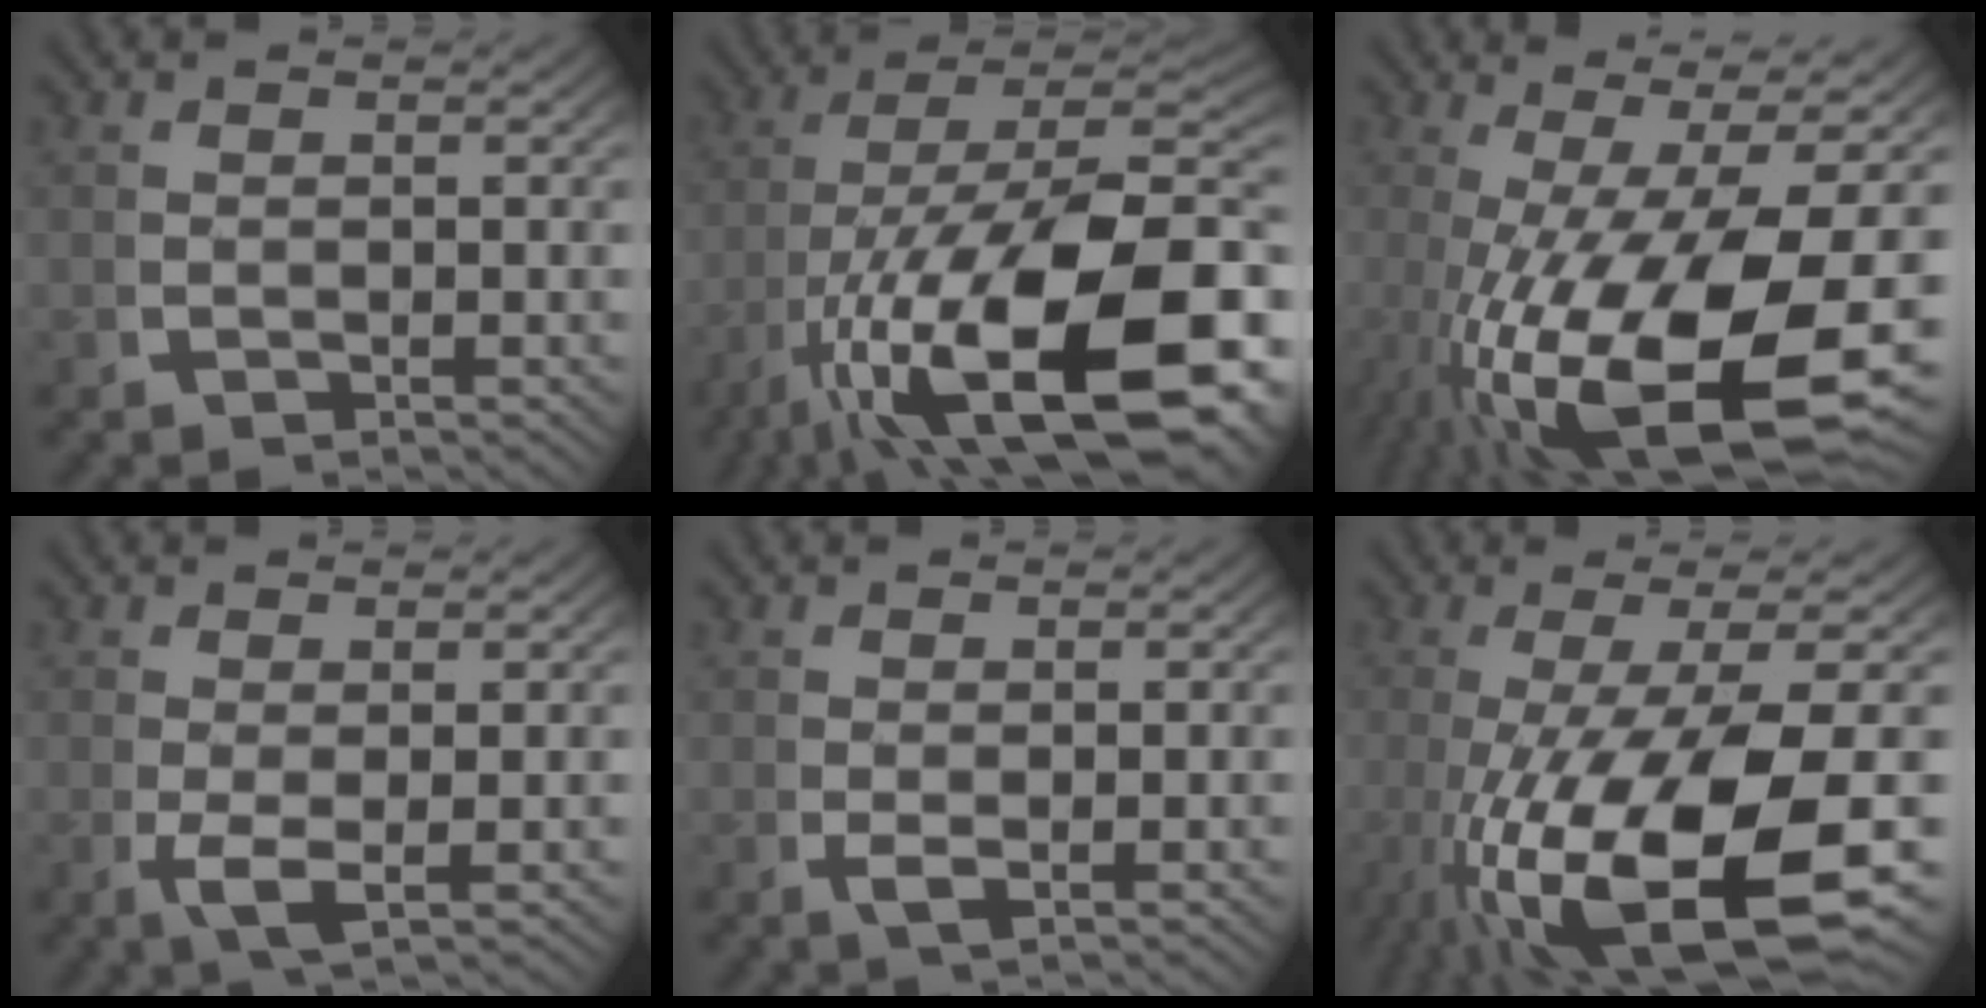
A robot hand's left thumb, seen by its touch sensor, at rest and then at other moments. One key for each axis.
{"total": 20.6, "fx": -4.3, "fy": 9.7, "fz": 17.7, "tx": -0.301, "ty": -0.058, "tz": -0.024}
{"total": 19.2, "fx": -4.4, "fy": 9.7, "fz": 15.9, "tx": -0.290, "ty": -0.050, "tz": -0.021}
{"total": 2.9, "fx": 0.1, "fy": 0.6, "fz": 2.9, "tx": -0.062, "ty": -0.004, "tz": 0.008}
{"total": 1.4, "fx": 0.5, "fy": -0.1, "fz": 1.3, "tx": -0.024, "ty": 0.006, "tz": 0.011}
{"total": 17.2, "fx": -4.4, "fy": 8.3, "fz": 14.4, "tx": -0.289, "ty": -0.039, "tz": -0.027}